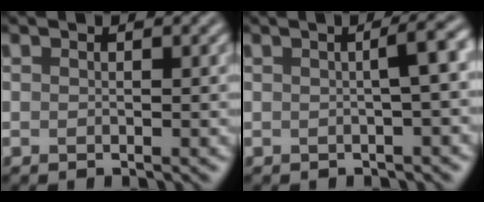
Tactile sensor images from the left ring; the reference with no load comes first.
{"total": 3.4, "force": [0.2, 0.9, 3.3], "torque": [-0.031, 0.018, -0.003]}